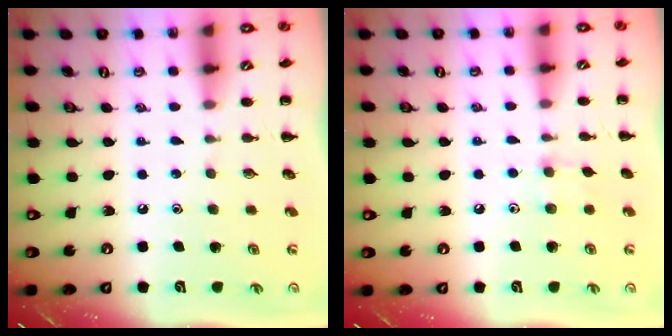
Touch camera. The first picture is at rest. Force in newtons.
{"total": 4.8, "press": 4.6, "slide": 1.3}